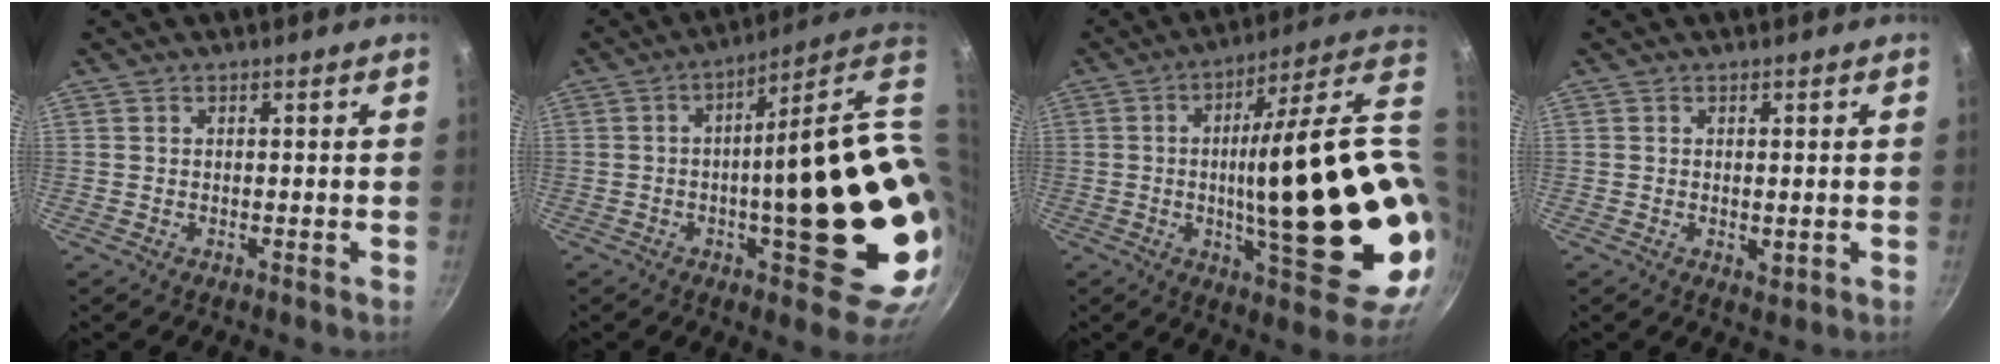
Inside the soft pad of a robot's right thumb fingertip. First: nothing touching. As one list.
[{"total": 25.2, "force": [-0.8, 6.4, 24.4], "torque": [-0.303, -0.006, -0.004]}, {"total": 28.5, "force": [-0.2, 6.2, 27.8], "torque": [-0.401, -0.011, 0.004]}, {"total": 1.7, "force": [0.0, 1.0, 1.4], "torque": [-0.020, -0.005, 0.001]}]